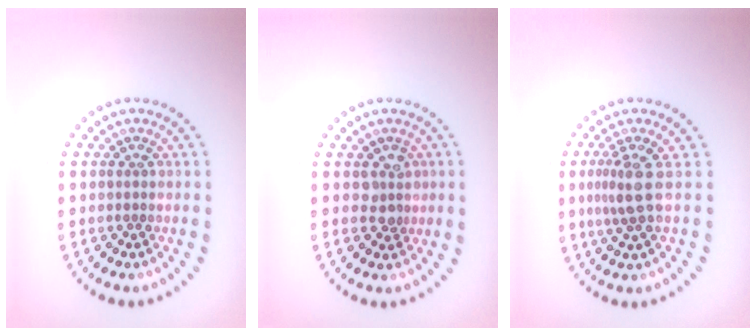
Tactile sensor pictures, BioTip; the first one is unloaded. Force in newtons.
{"total": 1.8, "press": 1.5, "slide": 0.9}
{"total": 2.6, "press": 2.0, "slide": 1.6}